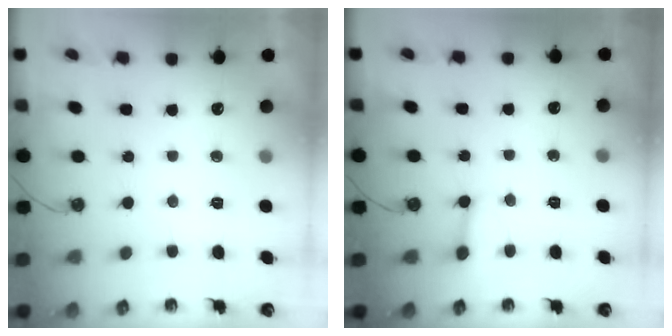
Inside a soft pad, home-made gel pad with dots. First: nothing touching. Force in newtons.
{"total": 1.9, "press": 1.9, "slide": 0.1}